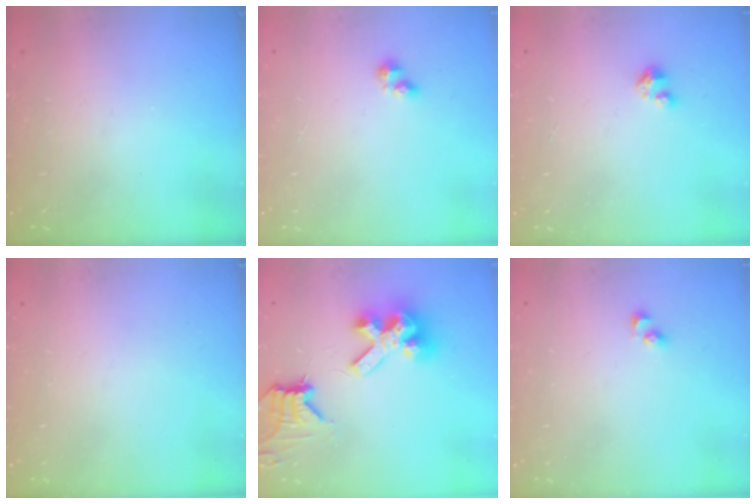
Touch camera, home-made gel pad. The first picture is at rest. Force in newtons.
{"total": 3.6, "press": 3.5, "slide": 0.4}
{"total": 1.6, "press": 1.6, "slide": 0.2}
{"total": 0.0}
{"total": 15.0, "press": 14.9, "slide": 1.8}
{"total": 2.5, "press": 2.5, "slide": 0.3}